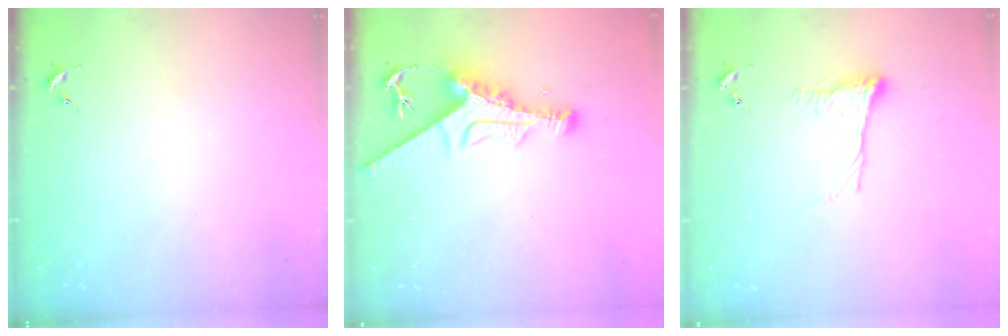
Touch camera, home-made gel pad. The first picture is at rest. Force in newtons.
{"total": 11.3, "press": 11.2, "slide": 1.5}
{"total": 9.4, "press": 9.4, "slide": 0.7}